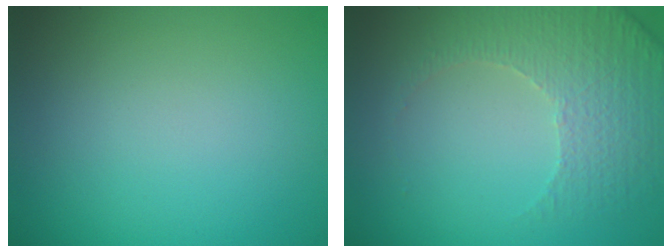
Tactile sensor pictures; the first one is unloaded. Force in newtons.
{"total": 4.7, "press": 3.3, "slide": 3.3}